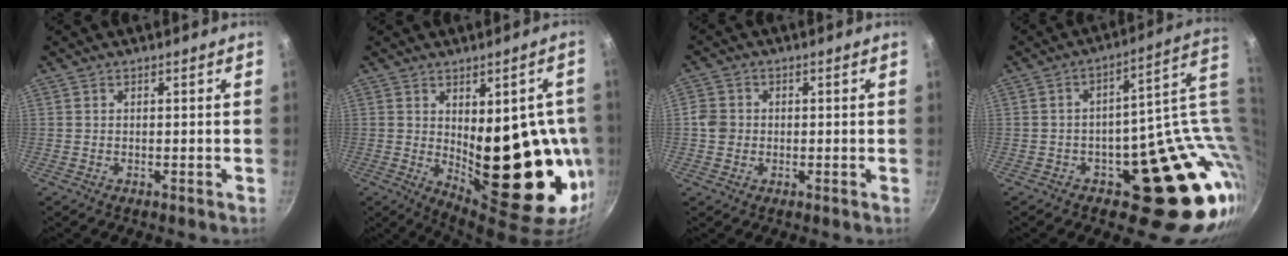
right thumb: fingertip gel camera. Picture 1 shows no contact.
{"total": 22.1, "force": [-1.3, 9.6, 19.8], "torque": [-0.212, -0.024, 0.009]}
{"total": 3.7, "force": [-0.3, 3.4, 1.4], "torque": [-0.015, 0.012, -0.012]}
{"total": 19.1, "force": [3.1, 12.7, 13.9], "torque": [-0.076, 0.010, 0.067]}